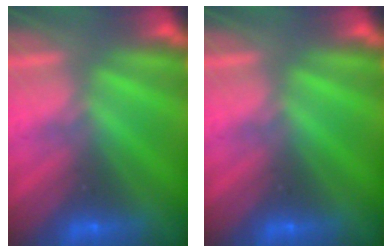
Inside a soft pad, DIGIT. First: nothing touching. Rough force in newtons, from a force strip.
{"total": 0.0}